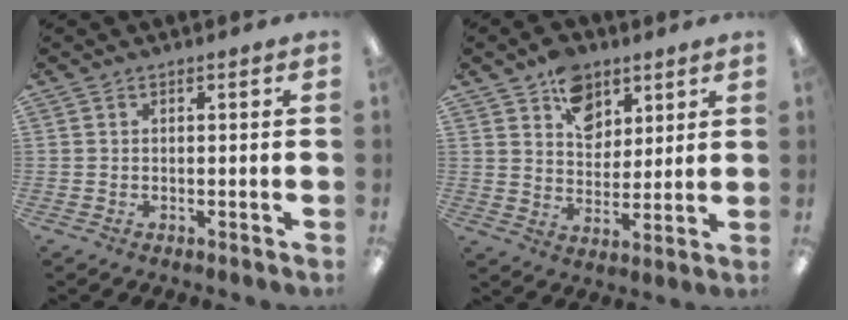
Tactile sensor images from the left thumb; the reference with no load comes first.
{"total": 10.1, "force": [6.4, 7.0, 3.6], "torque": [-0.042, -0.031, 0.115]}